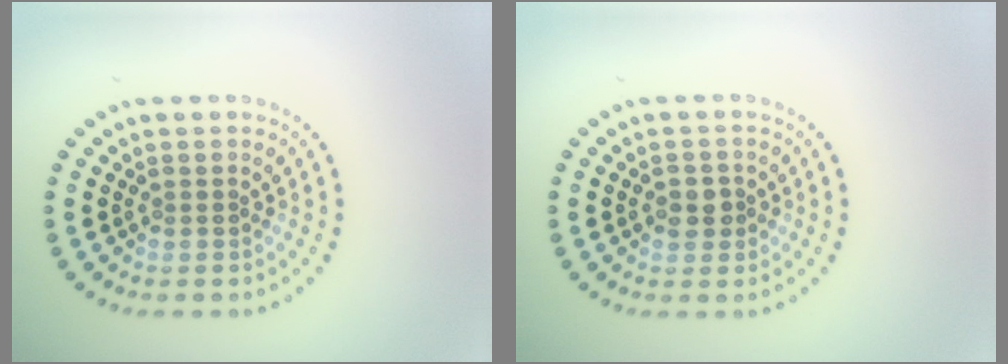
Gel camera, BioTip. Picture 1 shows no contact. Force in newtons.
{"total": 1.8, "press": 1.8, "slide": 0.4}